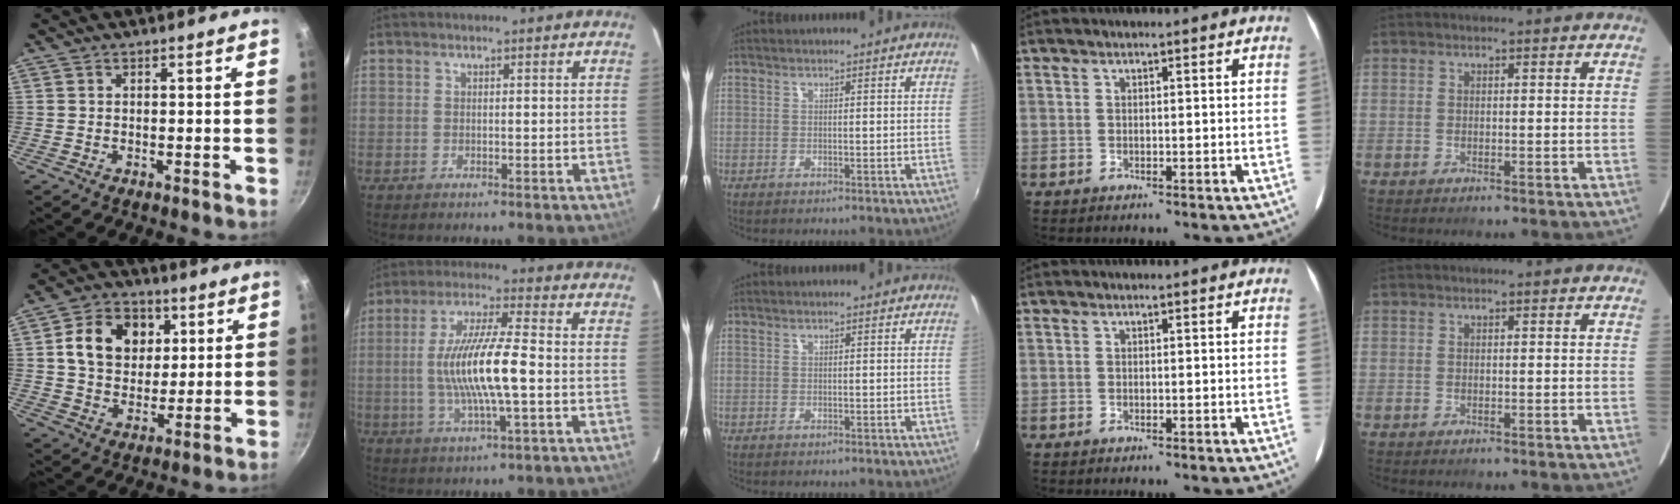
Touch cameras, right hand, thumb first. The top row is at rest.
{"thumb": {"total": 12.9, "force": [3.5, 10.2, 7.2], "torque": [-0.091, 0.003, 0.053]}, "index": {"total": 13.4, "force": [-1.5, 1.7, 13.2], "torque": [-0.251, 0.000, -0.026]}}